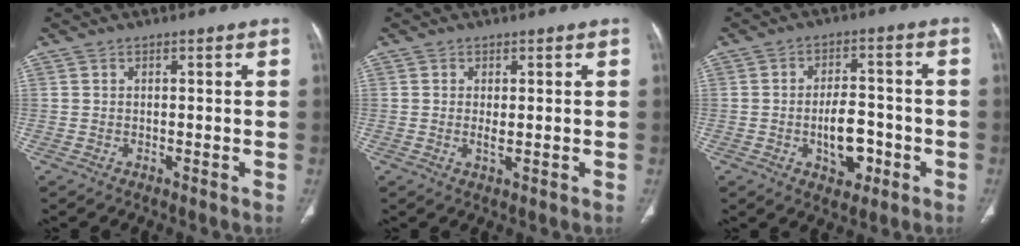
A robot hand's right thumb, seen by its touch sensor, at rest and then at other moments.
{"total": 1.6, "force": [0.0, 0.6, 1.5], "torque": [-0.033, -0.006, 0.002]}
{"total": 8.1, "force": [-2.5, 4.7, 6.2], "torque": [-0.074, 0.021, -0.035]}